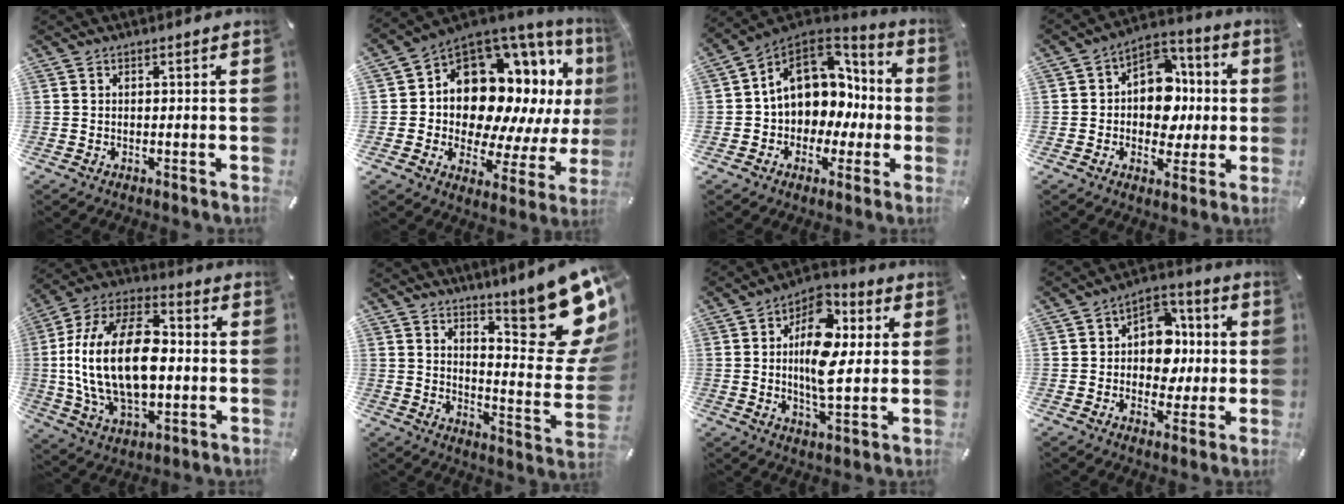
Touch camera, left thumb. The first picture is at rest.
{"total": 17.5, "force": [5.5, 12.4, 11.0], "torque": [-0.181, -0.068, 0.096]}
{"total": 12.2, "force": [2.9, 10.6, 5.3], "torque": [-0.106, -0.019, 0.063]}
{"total": 12.3, "force": [-0.6, 10.3, 6.6], "torque": [-0.096, 0.007, -0.006]}
{"total": 23.6, "force": [-0.4, 14.7, 18.5], "torque": [-0.396, 0.002, -0.008]}
{"total": 20.8, "force": [12.5, 6.5, 15.4], "torque": [-0.183, -0.110, 0.208]}
{"total": 14.3, "force": [2.8, 7.9, 11.6], "torque": [-0.190, -0.014, 0.043]}
{"total": 10.8, "force": [-0.3, 9.3, 5.4], "torque": [-0.072, 0.009, -0.002]}